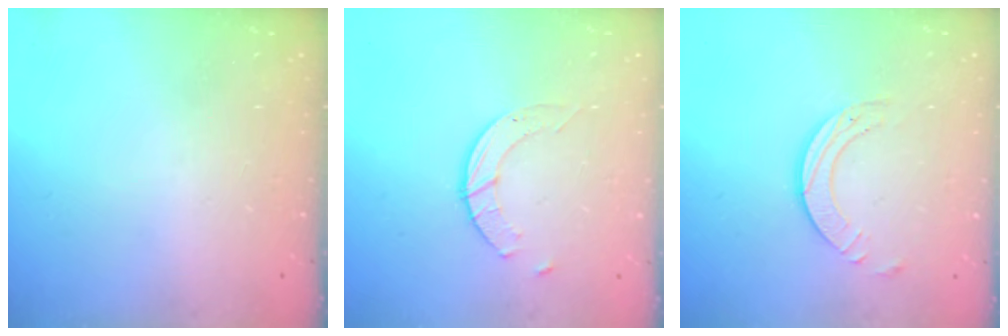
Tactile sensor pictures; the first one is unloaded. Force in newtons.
{"total": 4.1, "press": 4.1, "slide": 0.4}
{"total": 5.8, "press": 5.8, "slide": 0.6}